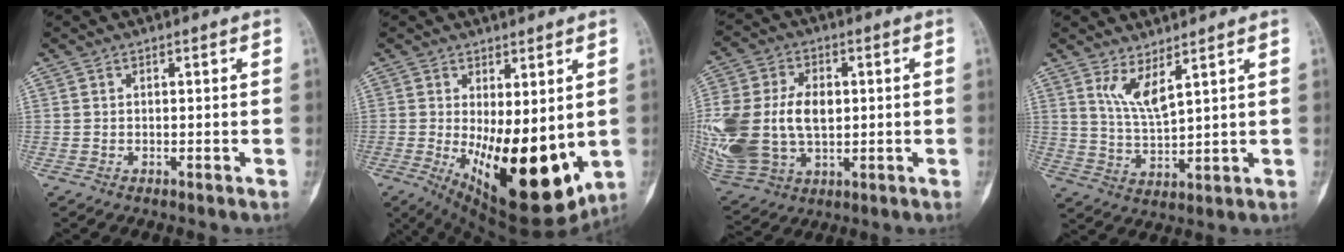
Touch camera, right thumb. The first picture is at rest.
{"total": 18.8, "force": [-2.2, 8.0, 16.9], "torque": [-0.243, -0.039, -0.004]}
{"total": 23.1, "force": [0.6, 15.8, 16.9], "torque": [-0.395, 0.005, 0.031]}
{"total": 5.9, "force": [3.6, 1.3, 4.4], "torque": [-0.087, -0.042, 0.079]}